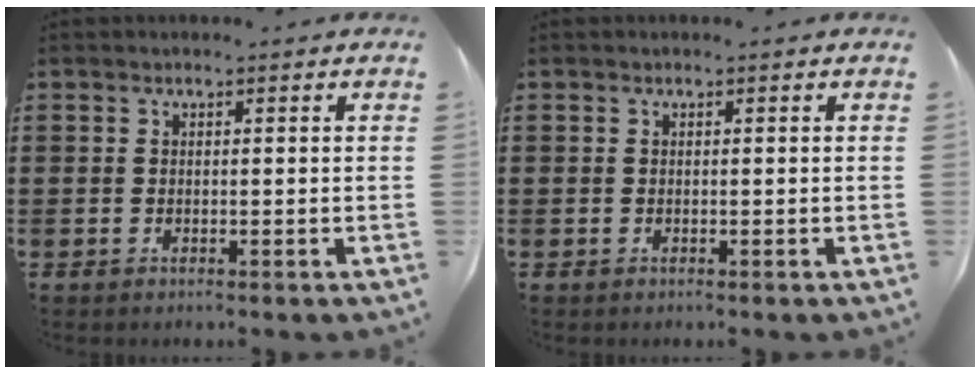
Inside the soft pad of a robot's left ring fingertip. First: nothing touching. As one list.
[{"total": 0.0}]